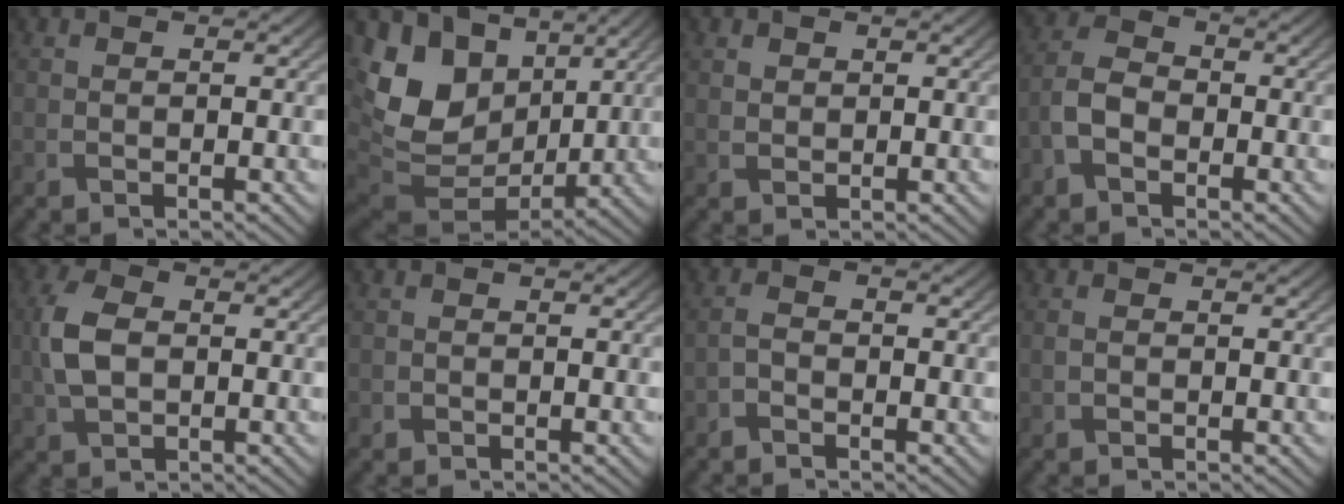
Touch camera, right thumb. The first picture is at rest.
{"total": 14.3, "force": [3.9, 10.4, 9.1], "torque": [-0.223, -0.008, 0.085]}
{"total": 1.5, "force": [0.9, 1.1, 0.5], "torque": [-0.015, -0.003, 0.018]}
{"total": 4.3, "force": [-1.8, 2.9, 2.7], "torque": [-0.063, 0.006, -0.046]}
{"total": 5.8, "force": [0.1, 3.8, 4.4], "torque": [-0.112, 0.005, -0.003]}
{"total": 0.6, "force": [-0.3, 0.5, 0.0], "torque": [0.002, -0.004, -0.007]}
{"total": 1.4, "force": [-1.1, 0.6, 0.7], "torque": [-0.016, 0.002, -0.028]}
{"total": 1.0, "force": [-0.1, 0.7, 0.6], "torque": [-0.017, 0.000, -0.002]}